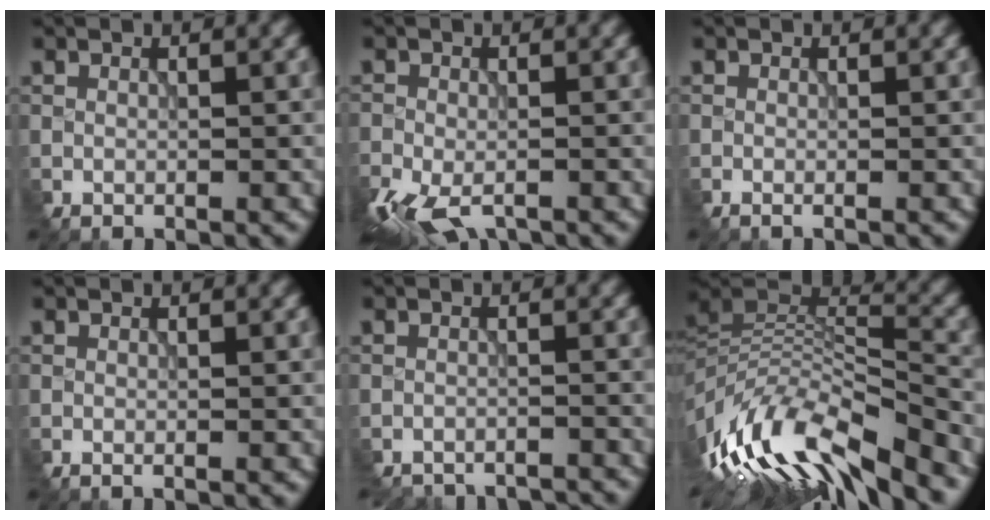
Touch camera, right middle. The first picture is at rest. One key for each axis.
{"total": 5.1, "fx": -3.7, "fy": 2.0, "fz": 2.8, "tx": -0.065, "ty": -0.017, "tz": -0.068}
{"total": 0.9, "fx": -0.2, "fy": 0.4, "fz": 0.8, "tx": -0.006, "ty": 0.001, "tz": -0.005}
{"total": 0.6, "fx": -0.1, "fy": 0.2, "fz": 0.5, "tx": -0.006, "ty": -0.001, "tz": -0.003}
{"total": 6.8, "fx": -6.7, "fy": 1.0, "fz": 0.5, "tx": 0.008, "ty": 0.004, "tz": -0.081}
{"total": 11.7, "fx": -6.7, "fy": 4.2, "fz": 8.6, "tx": -0.178, "ty": 0.016, "tz": -0.108}